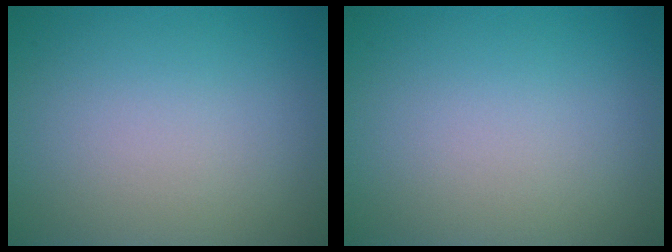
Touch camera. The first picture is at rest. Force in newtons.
{"total": 0.0}